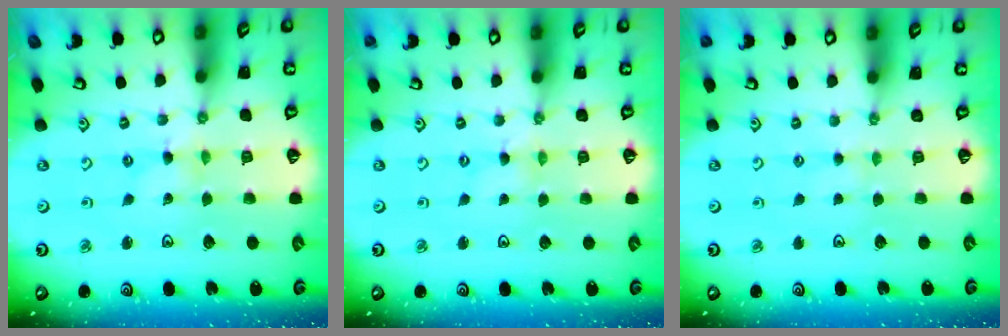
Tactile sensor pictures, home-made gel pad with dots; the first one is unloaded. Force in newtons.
{"total": 0.8, "press": 0.8, "slide": 0.1}
{"total": 1.9, "press": 1.9, "slide": 0.4}